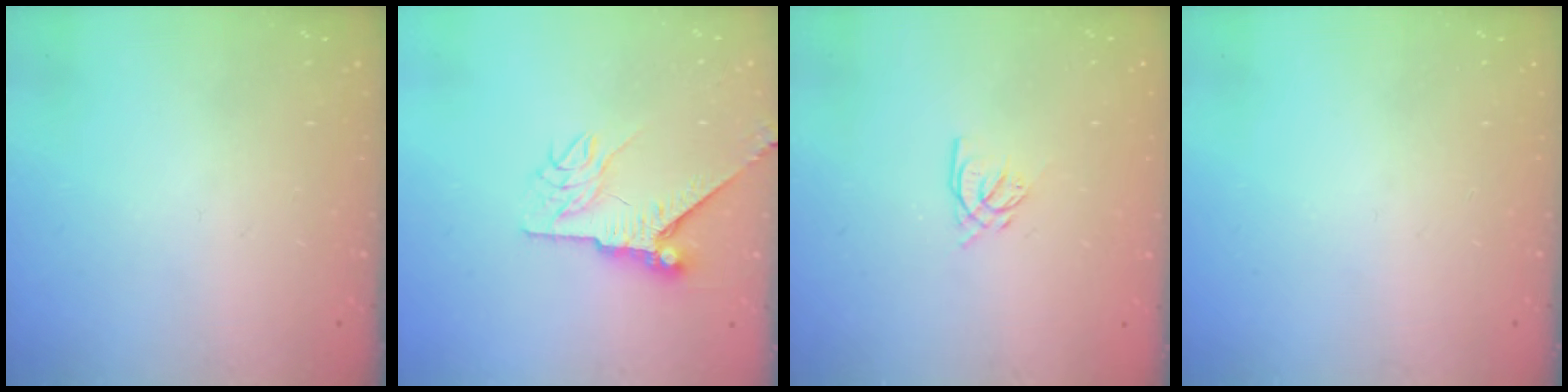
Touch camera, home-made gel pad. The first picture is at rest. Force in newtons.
{"total": 8.2, "press": 8.1, "slide": 0.7}
{"total": 4.2, "press": 4.1, "slide": 0.4}
{"total": 0.0}